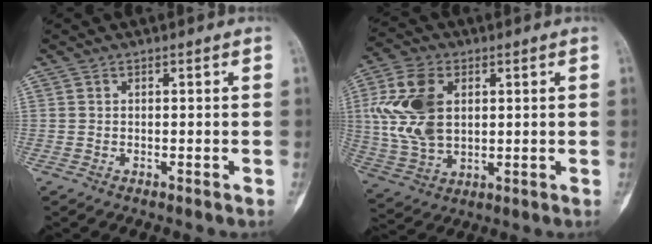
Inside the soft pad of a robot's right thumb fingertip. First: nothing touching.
{"total": 13.9, "force": [2.8, 9.1, 10.1], "torque": [-0.201, 0.000, 0.059]}